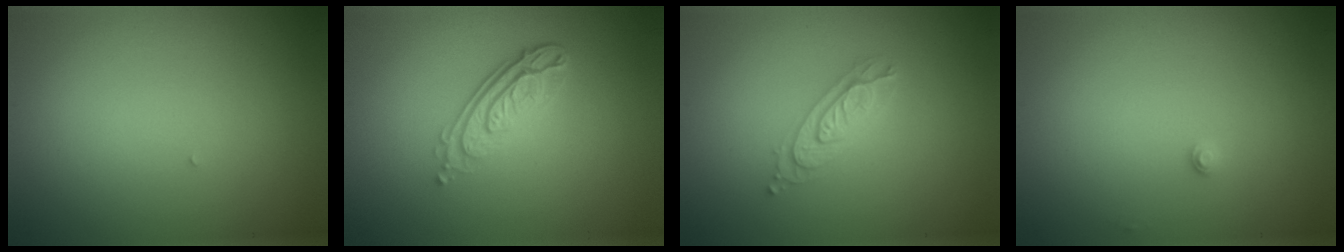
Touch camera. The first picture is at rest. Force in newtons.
{"total": 4.1, "press": 2.9, "slide": 2.9}
{"total": 2.6, "press": 2.6, "slide": 0.5}
{"total": 0.8, "press": 0.8, "slide": 0.0}